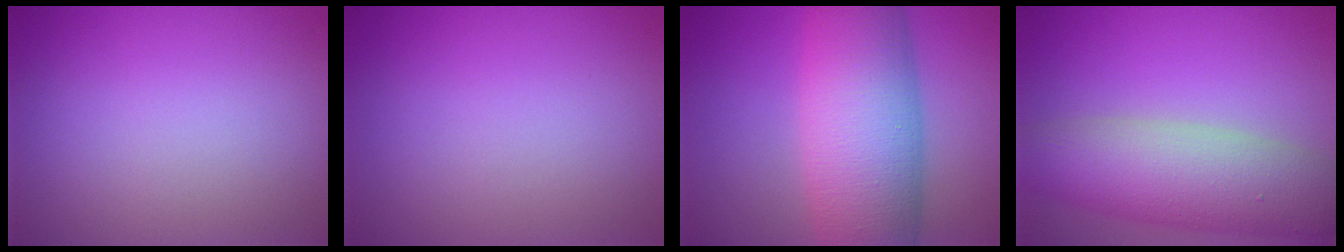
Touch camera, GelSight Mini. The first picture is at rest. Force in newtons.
{"total": 0.0}
{"total": 11.4, "press": 11.4, "slide": 0.4}
{"total": 8.0, "press": 8.0, "slide": 0.5}